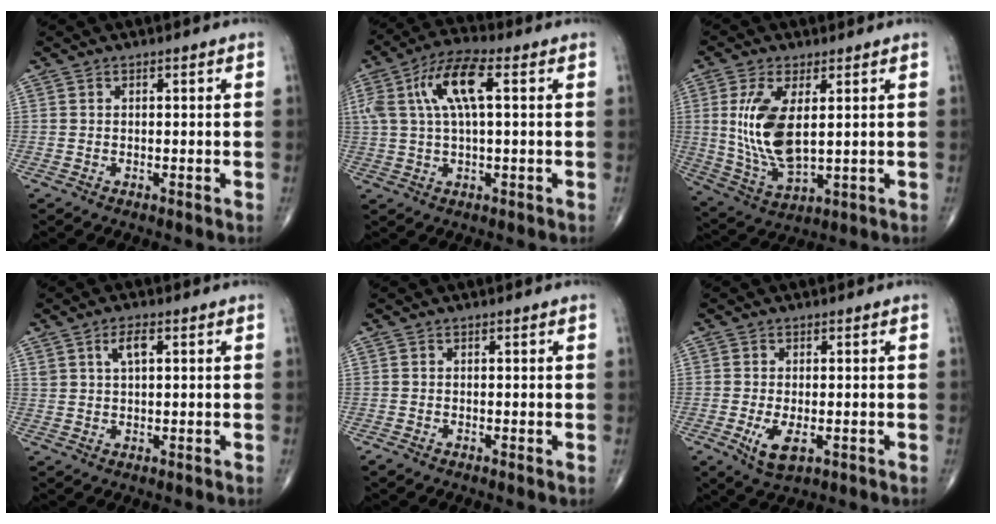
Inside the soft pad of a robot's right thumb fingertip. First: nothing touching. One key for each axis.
{"total": 11.1, "fx": 2.7, "fy": 3.8, "fz": 10.1, "tx": -0.223, "ty": 0.028, "tz": 0.048}
{"total": 12.6, "fx": 2.0, "fy": 5.7, "fz": 11.1, "tx": -0.229, "ty": -0.018, "tz": 0.054}
{"total": 3.5, "fx": 1.4, "fy": 1.5, "fz": 2.8, "tx": -0.052, "ty": 0.001, "tz": 0.029}
{"total": 0.8, "fx": -0.5, "fy": 0.3, "fz": 0.6, "tx": -0.017, "ty": -0.005, "tz": -0.012}
{"total": 4.9, "fx": -1.5, "fy": 2.2, "fz": 4.1, "tx": -0.077, "ty": -0.011, "tz": -0.020}